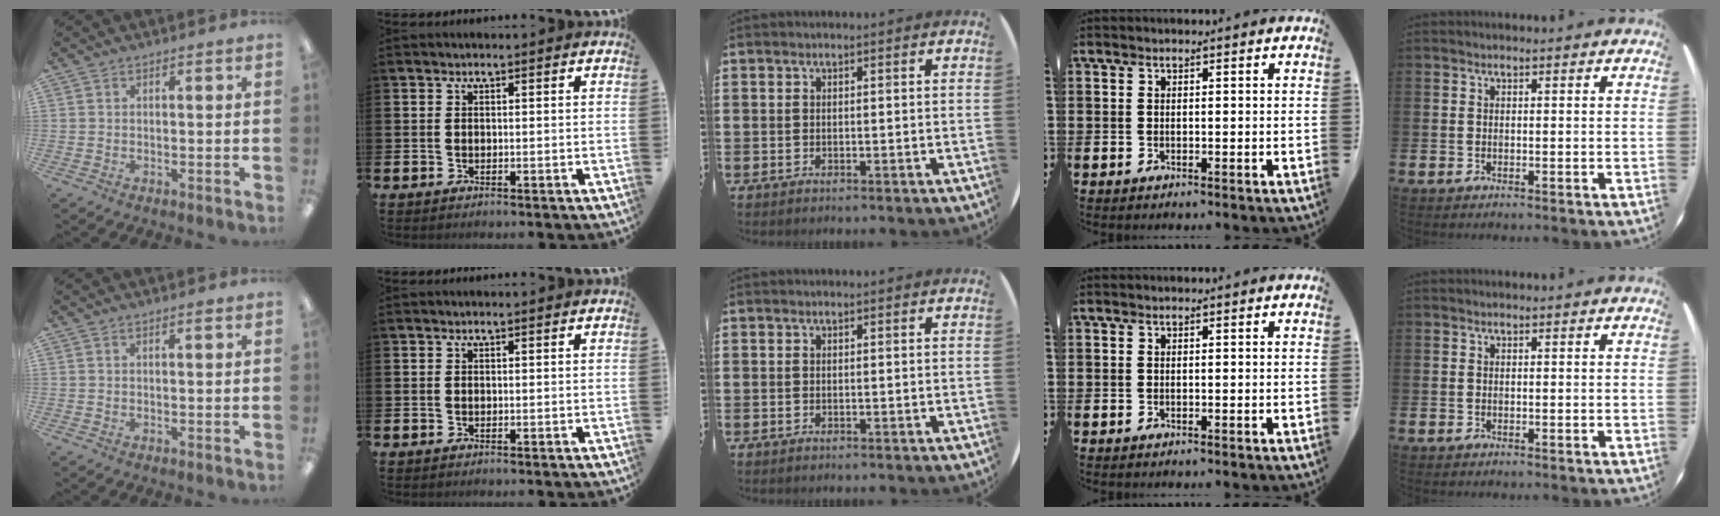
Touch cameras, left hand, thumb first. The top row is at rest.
{"thumb": {"total": 1.0, "force": [0.8, 0.1, 0.7], "torque": [-0.006, -0.003, 0.011]}}